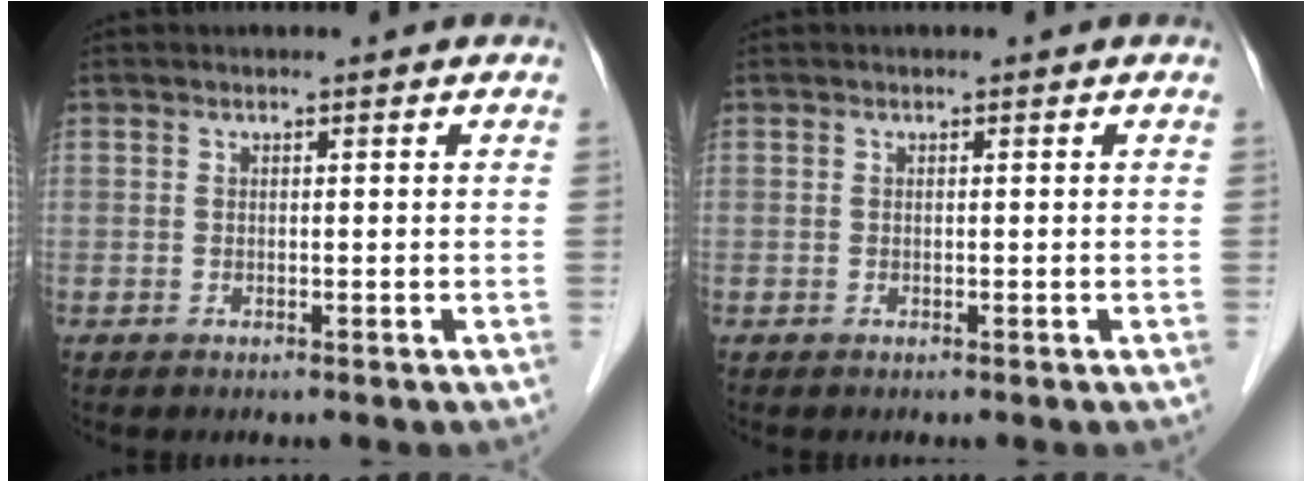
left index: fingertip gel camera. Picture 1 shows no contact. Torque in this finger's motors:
{"motor_torque": [0.00, 0.00, -0.02, 0.00]}